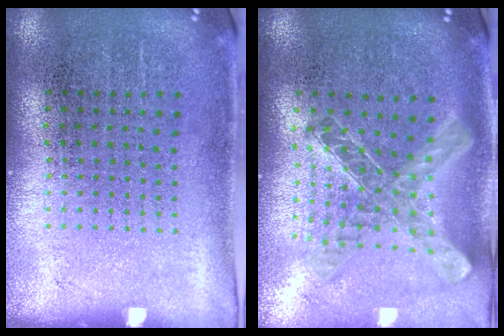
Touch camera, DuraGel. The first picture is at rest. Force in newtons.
{"total": 1.1, "press": 1.0, "slide": 0.3}